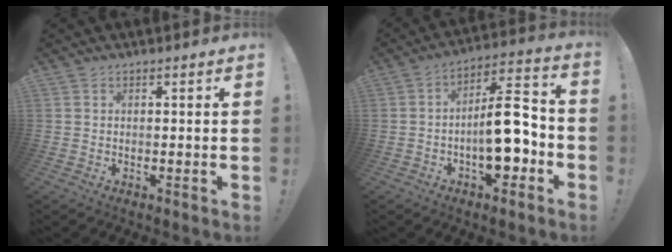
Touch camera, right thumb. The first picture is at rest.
{"total": 15.3, "force": [-3.6, 6.4, 13.5], "torque": [-0.198, 0.024, -0.054]}